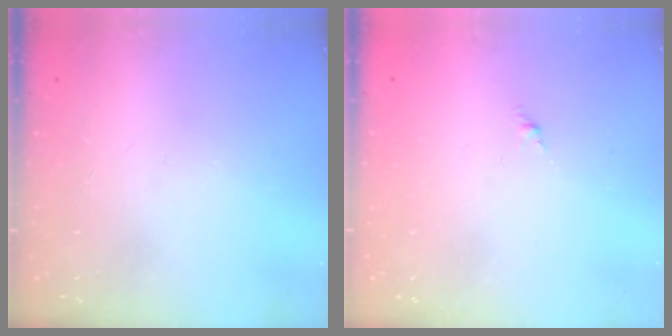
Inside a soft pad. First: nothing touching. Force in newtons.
{"total": 0.0}